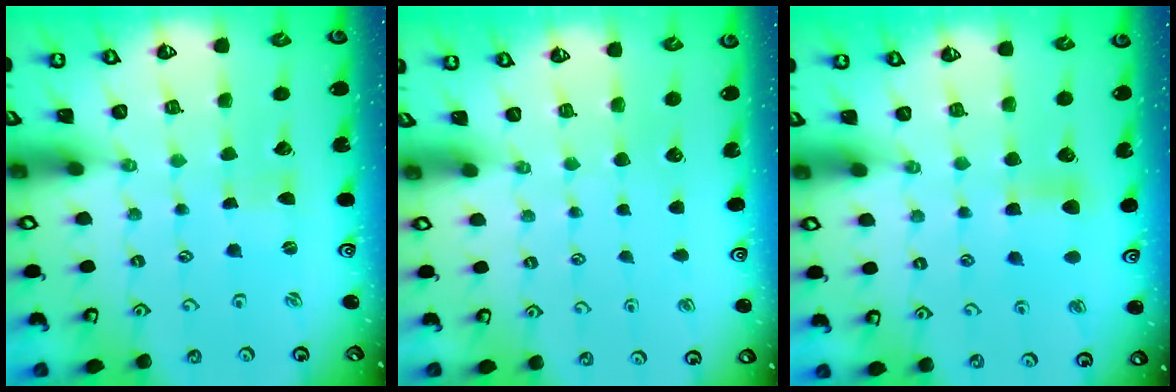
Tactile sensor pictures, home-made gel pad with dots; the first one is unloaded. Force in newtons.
{"total": 0.0}
{"total": 6.9, "press": 6.8, "slide": 1.0}